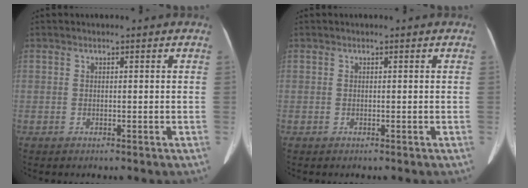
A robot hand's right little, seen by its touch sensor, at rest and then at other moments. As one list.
[{"total": 0.0}]